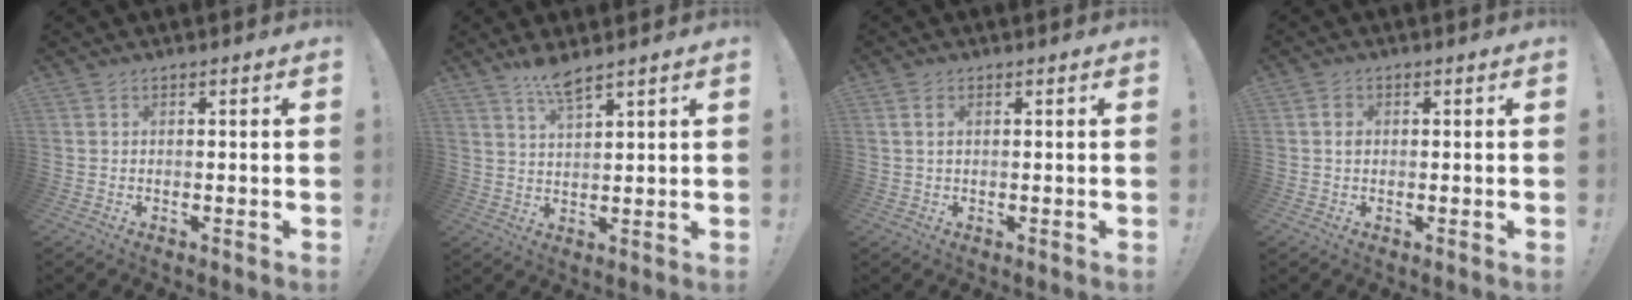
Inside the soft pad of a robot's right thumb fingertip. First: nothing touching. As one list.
[{"total": 6.1, "force": [5.1, 0.7, 3.2], "torque": [-0.059, -0.026, 0.090]}, {"total": 2.1, "force": [0.9, 1.2, 1.5], "torque": [-0.024, 0.002, 0.015]}, {"total": 1.7, "force": [0.2, 1.5, 0.8], "torque": [-0.010, 0.002, 0.002]}]